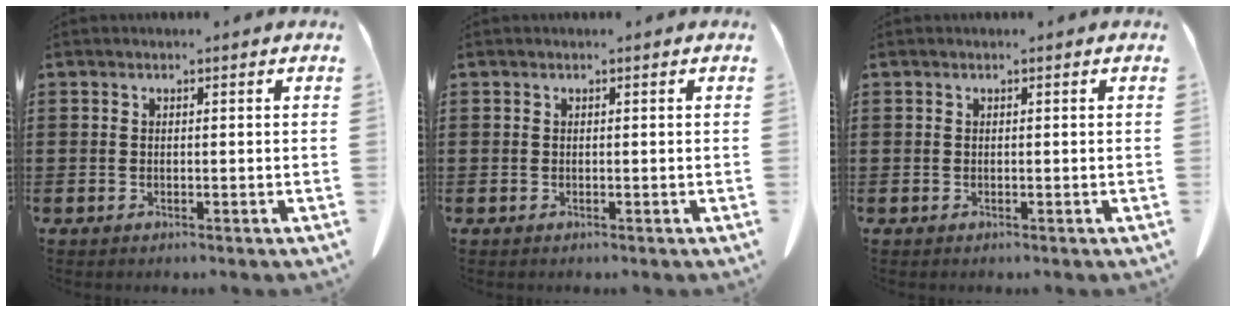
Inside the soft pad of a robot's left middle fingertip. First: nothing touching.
{"total": 0.0}
{"total": 0.0}